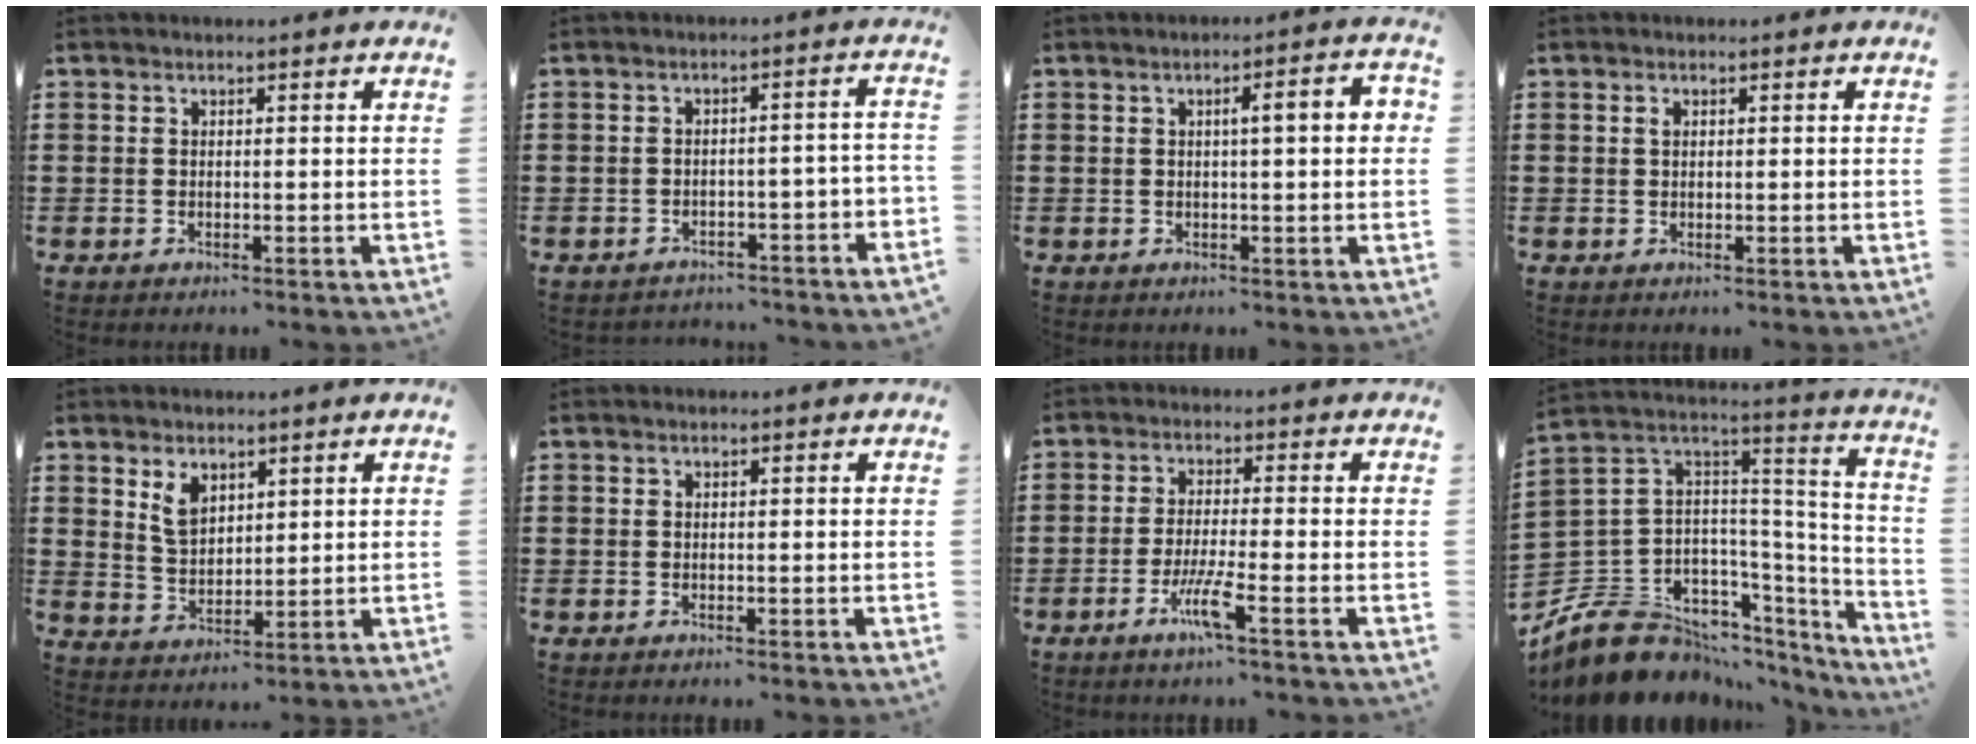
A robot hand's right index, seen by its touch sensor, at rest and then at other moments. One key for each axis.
{"total": 2.7, "fx": -2.6, "fy": 0.6, "fz": 0.7, "tx": -0.017, "ty": 0.005, "tz": -0.054}
{"total": 4.0, "fx": 0.5, "fy": 0.5, "fz": 3.9, "tx": -0.063, "ty": 0.000, "tz": 0.002}
{"total": 1.0, "fx": 0.3, "fy": 0.5, "fz": 0.7, "tx": -0.017, "ty": 0.002, "tz": 0.005}
{"total": 4.6, "fx": 2.7, "fy": 2.8, "fz": 2.4, "tx": -0.058, "ty": 0.008, "tz": 0.051}
{"total": 0.0}
{"total": 5.4, "fx": -3.0, "fy": 0.0, "fz": 4.5, "tx": -0.096, "ty": -0.014, "tz": -0.058}
{"total": 11.1, "fx": -7.8, "fy": 6.9, "fz": 3.6, "tx": -0.099, "ty": 0.006, "tz": -0.142}